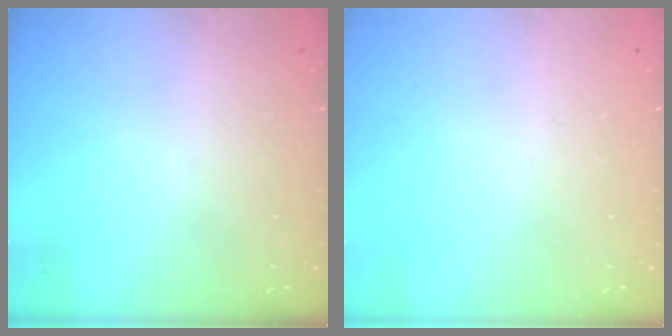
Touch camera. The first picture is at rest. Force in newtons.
{"total": 0.0}